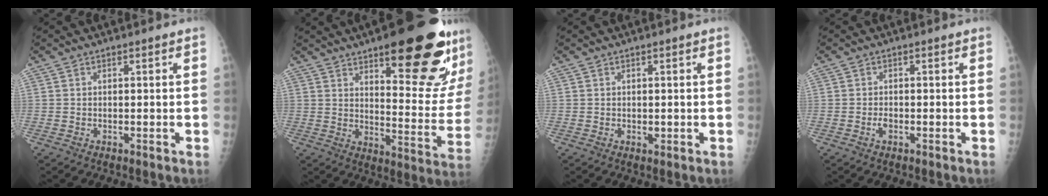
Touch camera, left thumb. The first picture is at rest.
{"total": 26.1, "force": [14.4, 7.4, 20.5], "torque": [-0.229, -0.060, 0.204]}
{"total": 0.8, "force": [0.1, 0.6, 0.5], "torque": [-0.004, -0.001, 0.003]}
{"total": 1.3, "force": [-0.5, 0.8, 0.9], "torque": [-0.016, 0.001, -0.011]}